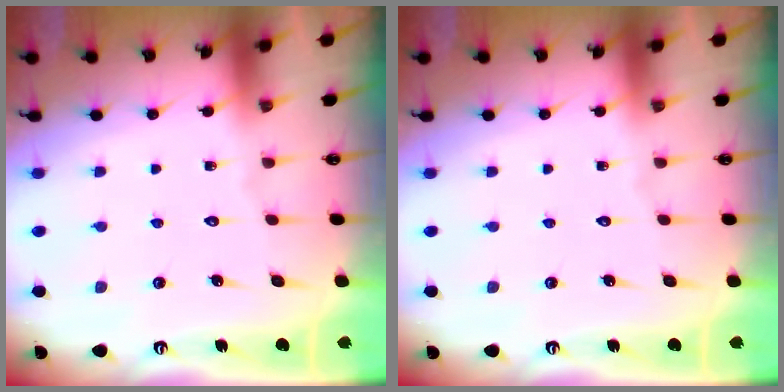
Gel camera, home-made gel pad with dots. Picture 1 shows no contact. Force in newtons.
{"total": 0.0}